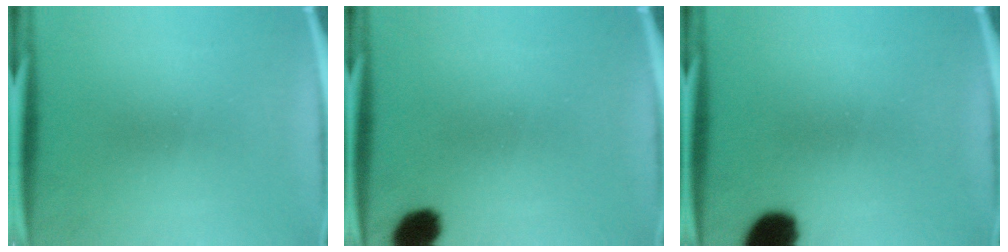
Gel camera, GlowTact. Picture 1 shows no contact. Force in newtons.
{"total": 6.1}
{"total": 8.6}